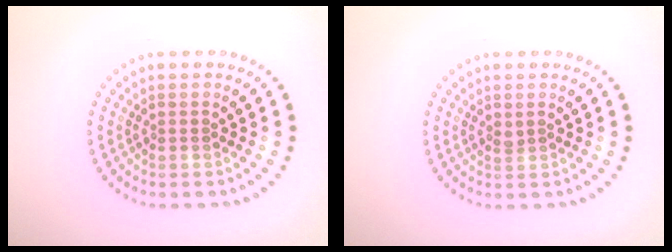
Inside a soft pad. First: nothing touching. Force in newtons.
{"total": 0.6, "press": 0.5, "slide": 0.3}